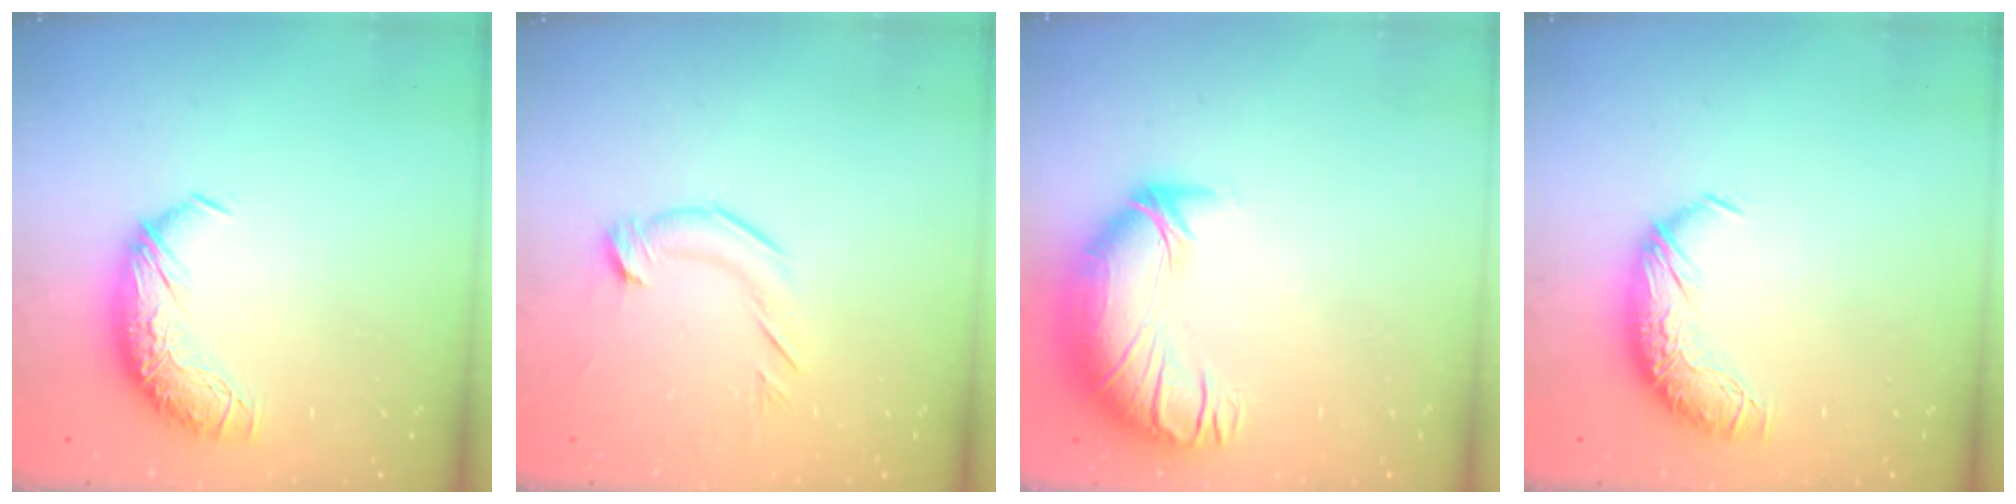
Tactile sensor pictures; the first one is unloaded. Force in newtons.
{"total": 2.8, "press": 2.7, "slide": 0.4}
{"total": 3.8, "press": 2.1, "slide": 3.2}
{"total": 0.0}